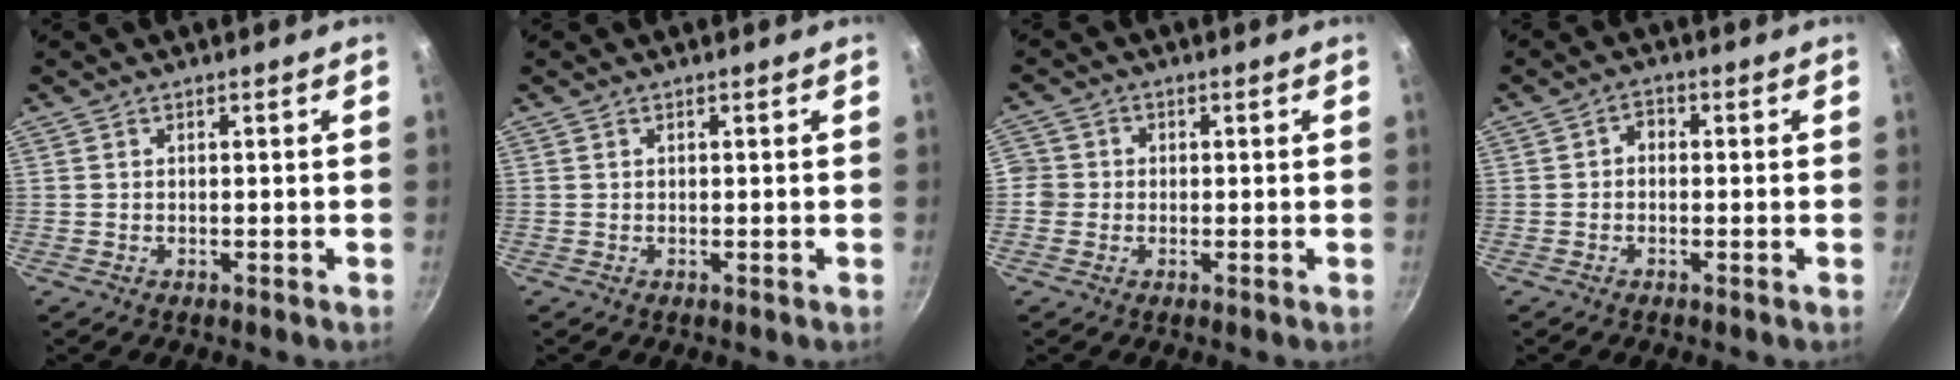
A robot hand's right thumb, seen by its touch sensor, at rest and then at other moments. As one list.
[{"total": 0.0}, {"total": 3.5, "force": [-0.3, 3.5, 0.6], "torque": [0.012, 0.009, -0.012]}, {"total": 2.1, "force": [-0.2, 1.6, 1.4], "torque": [-0.011, 0.011, -0.014]}]